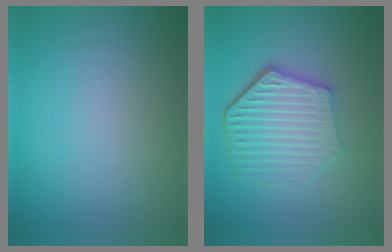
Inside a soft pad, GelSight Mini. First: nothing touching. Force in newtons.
{"total": 6.1, "press": 4.6, "slide": 4.1}